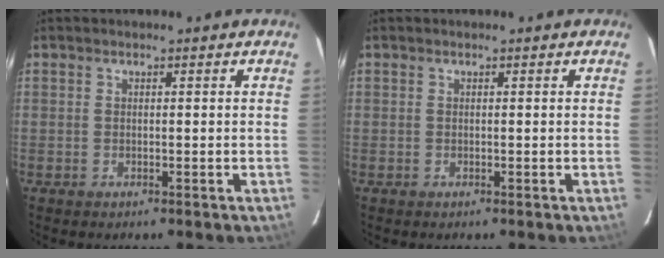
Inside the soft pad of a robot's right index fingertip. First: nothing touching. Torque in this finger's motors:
{"motor_torque": [-0.01, 0.01, 0.04, 0.00]}